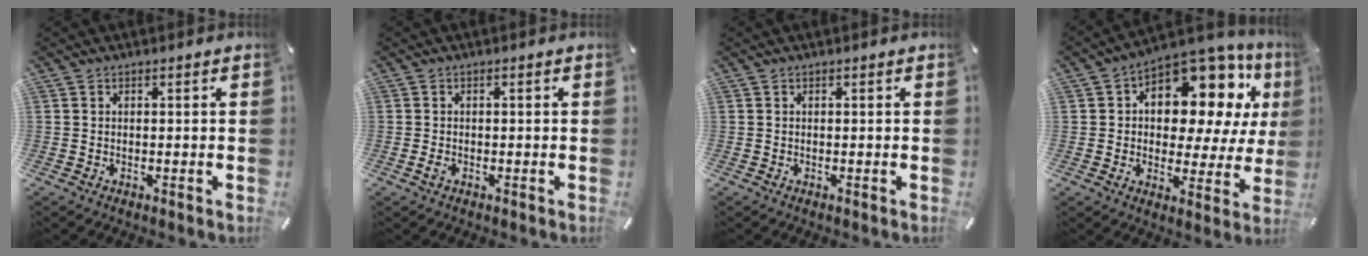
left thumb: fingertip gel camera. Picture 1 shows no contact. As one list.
[{"total": 1.4, "force": [-0.5, 0.7, 1.1], "torque": [-0.019, 0.001, -0.010]}, {"total": 0.0}, {"total": 13.4, "force": [6.8, 8.4, 7.8], "torque": [-0.111, -0.068, 0.119]}]